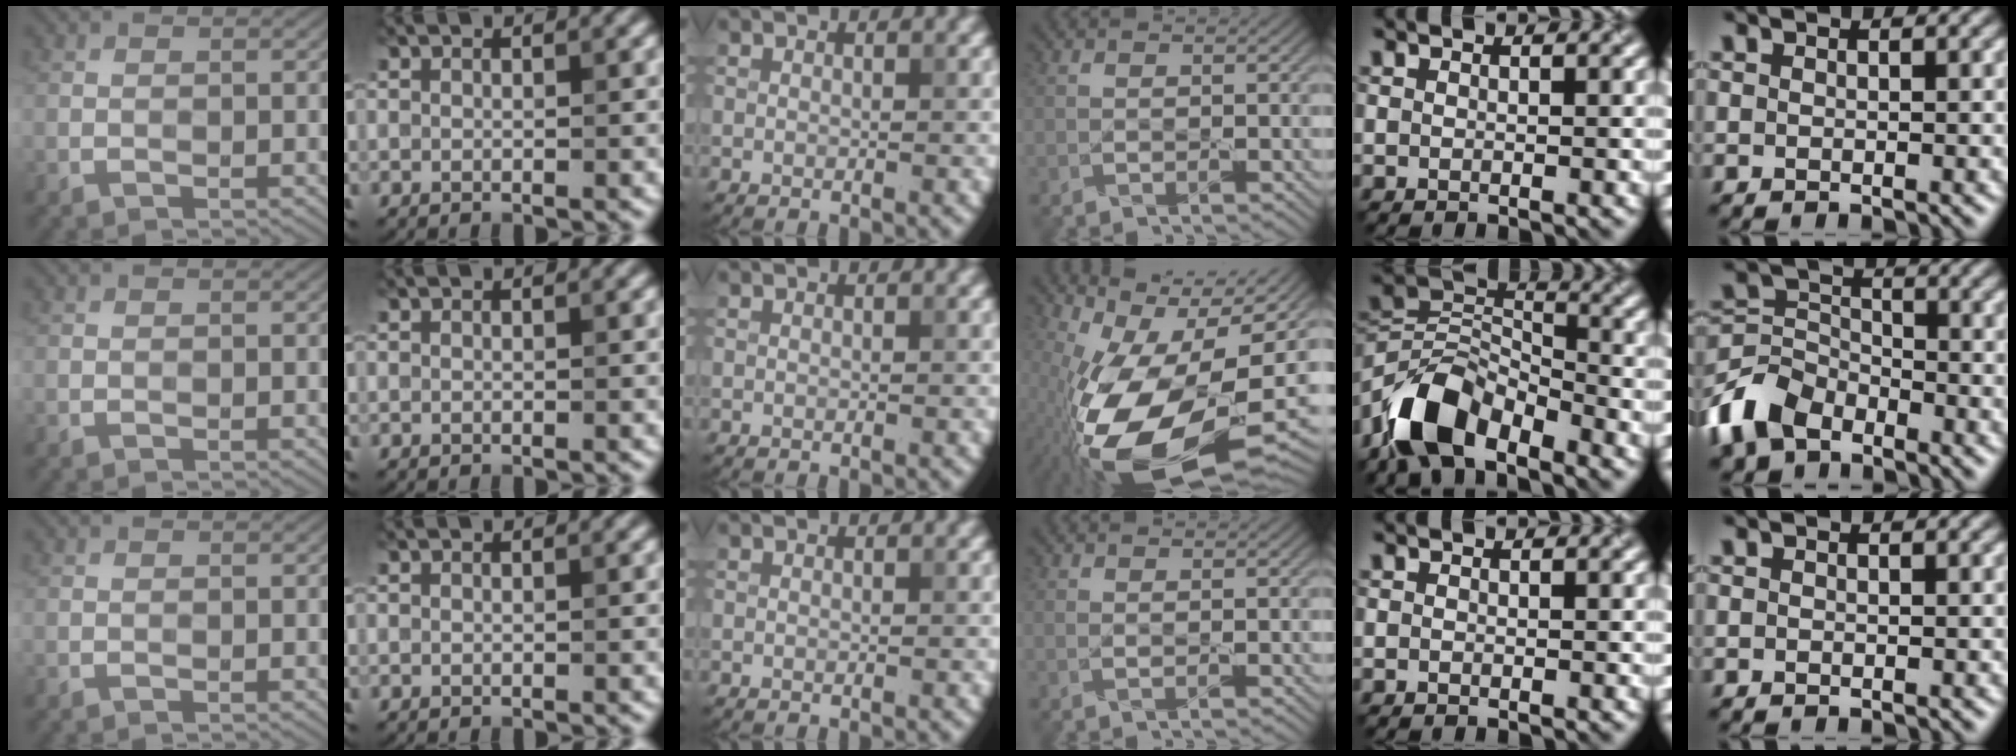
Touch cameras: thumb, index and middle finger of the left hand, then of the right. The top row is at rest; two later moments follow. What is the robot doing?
{"motion": "lift_and_place", "object": "knife"}